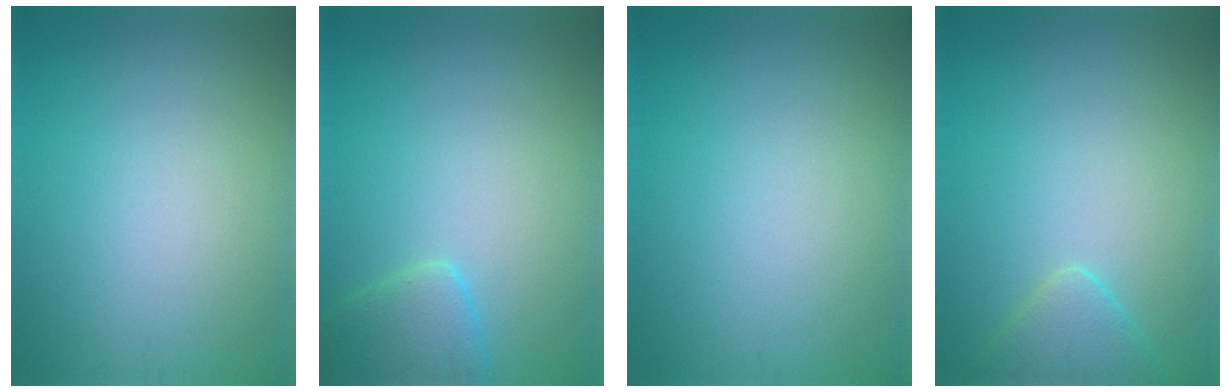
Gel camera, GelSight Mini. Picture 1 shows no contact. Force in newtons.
{"total": 2.9, "press": 2.9, "slide": 0.1}
{"total": 0.0}
{"total": 2.5, "press": 2.5, "slide": 0.2}